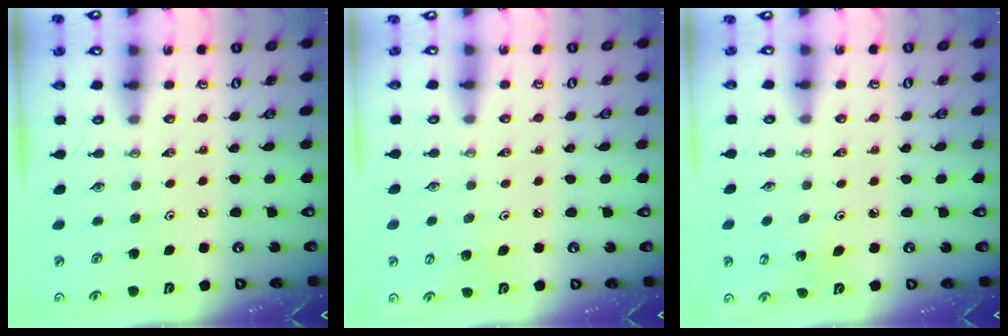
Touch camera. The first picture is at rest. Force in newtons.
{"total": 5.2, "press": 5.1, "slide": 0.8}
{"total": 3.6, "press": 3.6, "slide": 0.4}